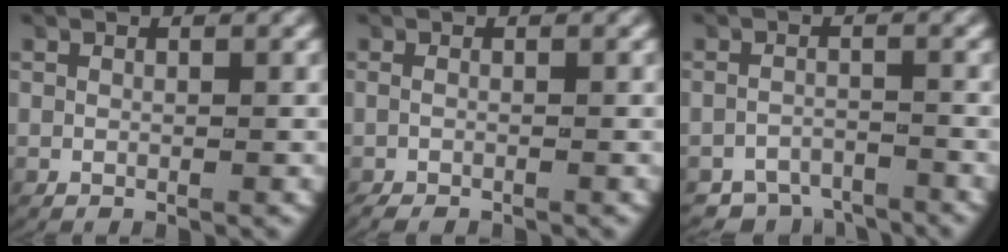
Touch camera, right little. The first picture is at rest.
{"total": 1.1, "force": [-1.1, 0.1, 0.4], "torque": [-0.014, -0.008, -0.014]}
{"total": 5.6, "force": [-5.1, 2.1, 0.6], "torque": [0.015, -0.015, -0.086]}